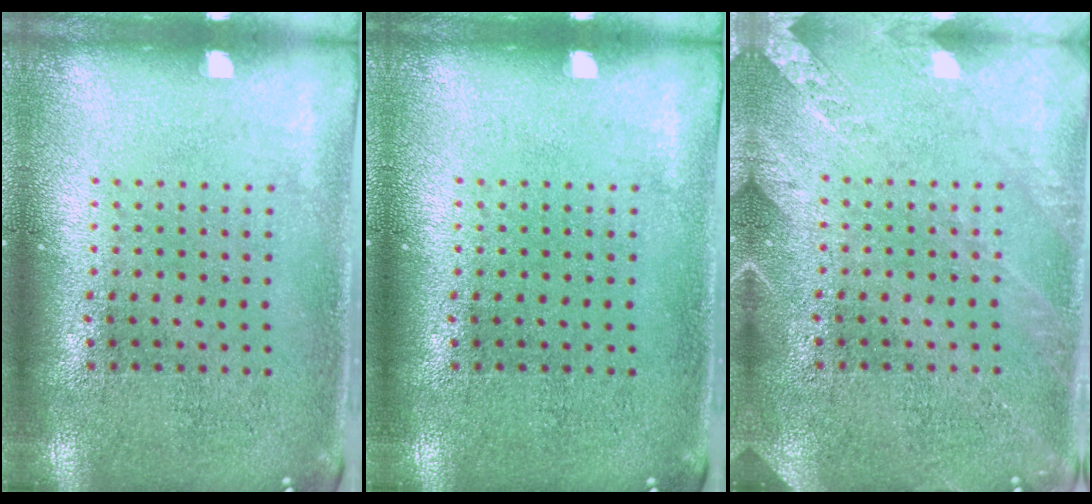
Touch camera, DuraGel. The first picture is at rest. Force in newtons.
{"total": 0.0}
{"total": 2.6, "press": 2.6, "slide": 0.2}